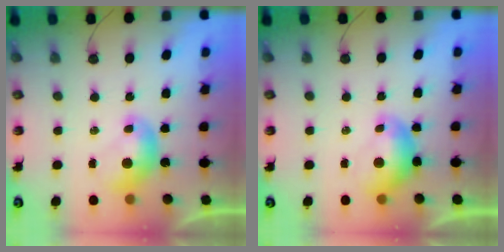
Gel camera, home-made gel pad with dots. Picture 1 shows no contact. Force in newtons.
{"total": 0.0}